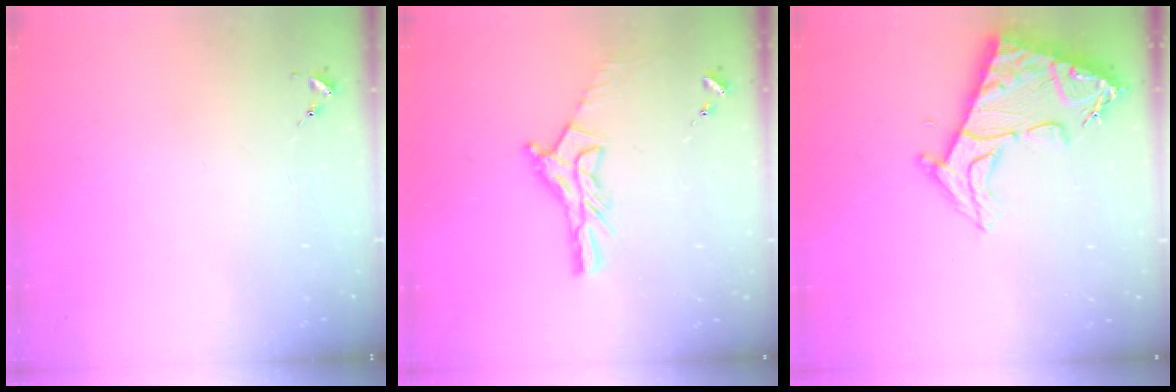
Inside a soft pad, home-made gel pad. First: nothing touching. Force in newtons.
{"total": 12.7, "press": 12.7, "slide": 0.7}
{"total": 13.6, "press": 13.6, "slide": 1.3}